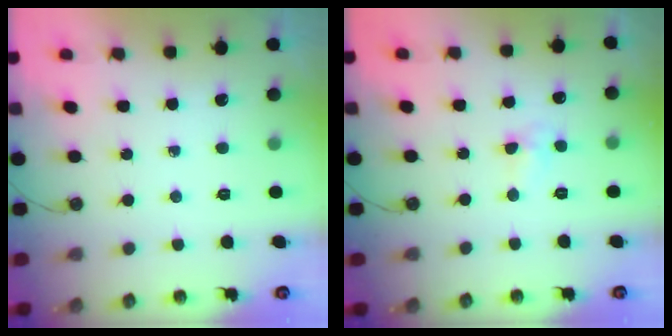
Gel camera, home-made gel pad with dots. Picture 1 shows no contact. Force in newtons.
{"total": 4.8, "press": 4.8, "slide": 0.6}